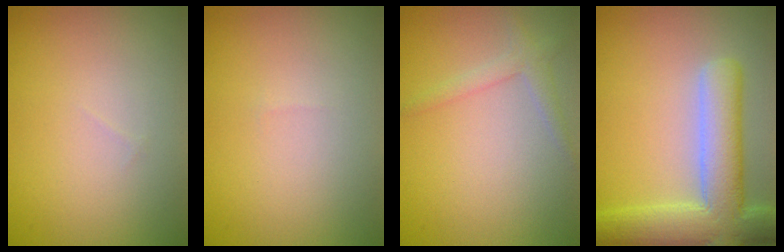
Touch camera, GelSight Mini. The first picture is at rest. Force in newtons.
{"total": 0.0}
{"total": 1.8, "press": 1.8, "slide": 0.2}
{"total": 7.9, "press": 7.8, "slide": 0.8}